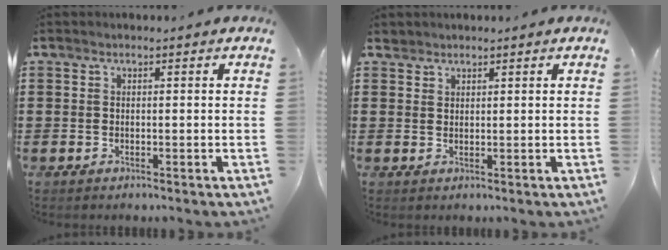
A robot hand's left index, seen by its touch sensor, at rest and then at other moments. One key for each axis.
{"total": 1.3, "fx": 1.2, "fy": 0.6, "fz": 0.0, "tx": -0.004, "ty": 0.002, "tz": 0.023}